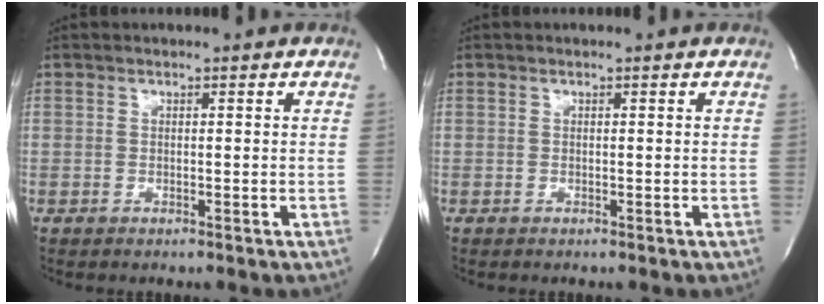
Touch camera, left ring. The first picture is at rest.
{"total": 0.0}